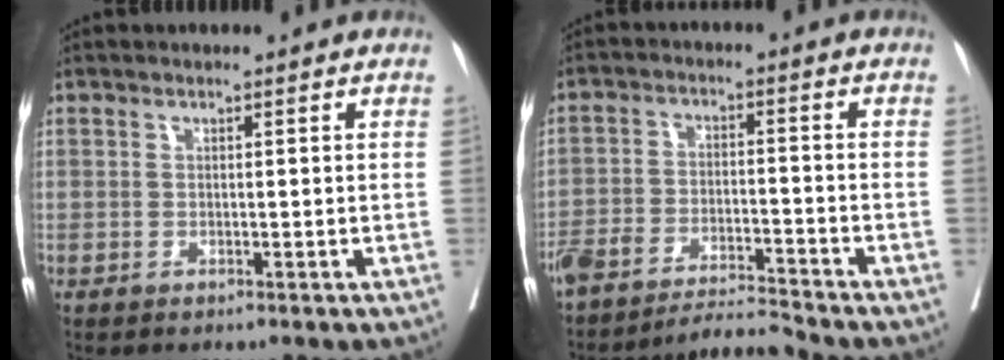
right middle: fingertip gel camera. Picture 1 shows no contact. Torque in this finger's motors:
{"motor_torque": [1.07, -1.07, 0.40, 0.21]}